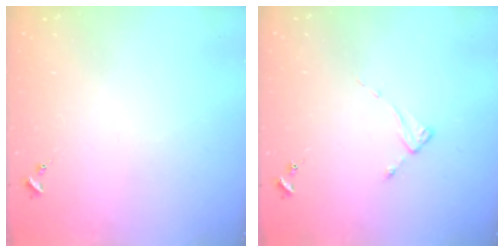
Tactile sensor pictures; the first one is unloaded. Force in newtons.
{"total": 2.3, "press": 2.3, "slide": 0.3}